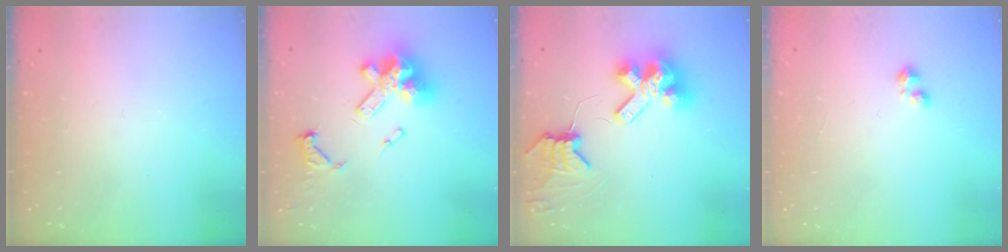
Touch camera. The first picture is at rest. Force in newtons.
{"total": 13.6, "press": 13.6, "slide": 0.6}
{"total": 10.6, "press": 10.5, "slide": 1.4}
{"total": 2.2, "press": 2.2, "slide": 0.4}